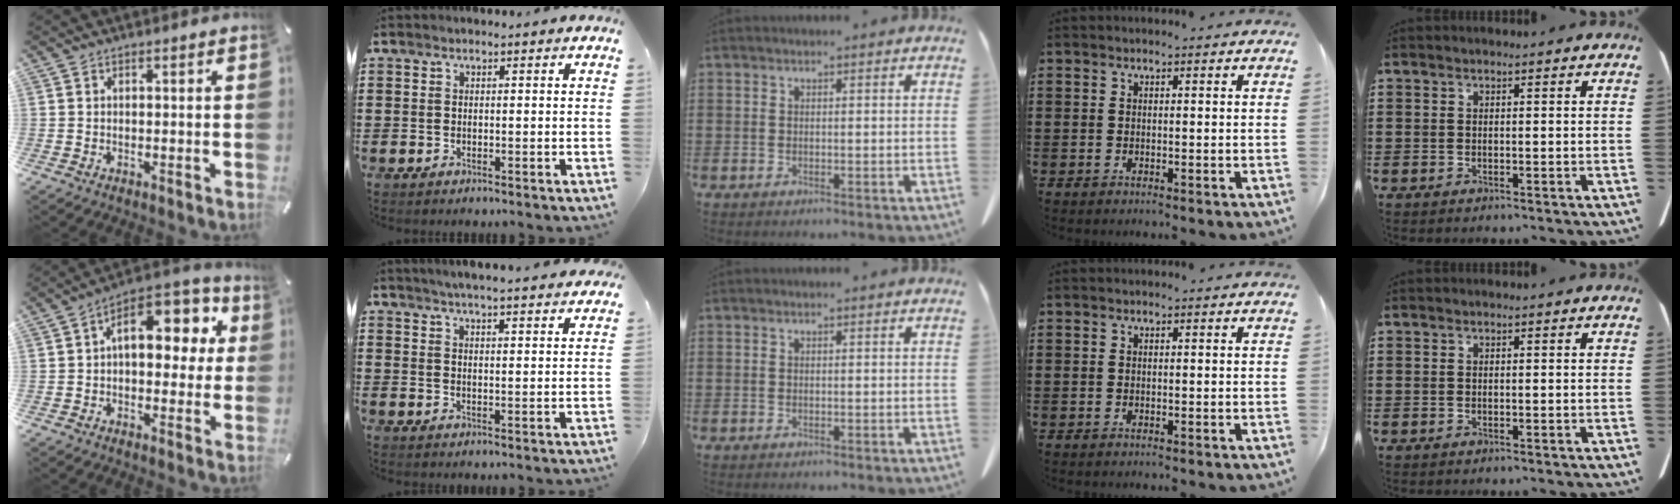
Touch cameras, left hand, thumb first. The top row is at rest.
{"thumb": {"total": 13.4, "force": [4.6, 7.9, 9.8], "torque": [-0.131, -0.030, 0.079]}, "index": {"total": 3.8, "force": [3.7, -0.4, 0.8], "torque": [-0.029, -0.018, 0.064]}}